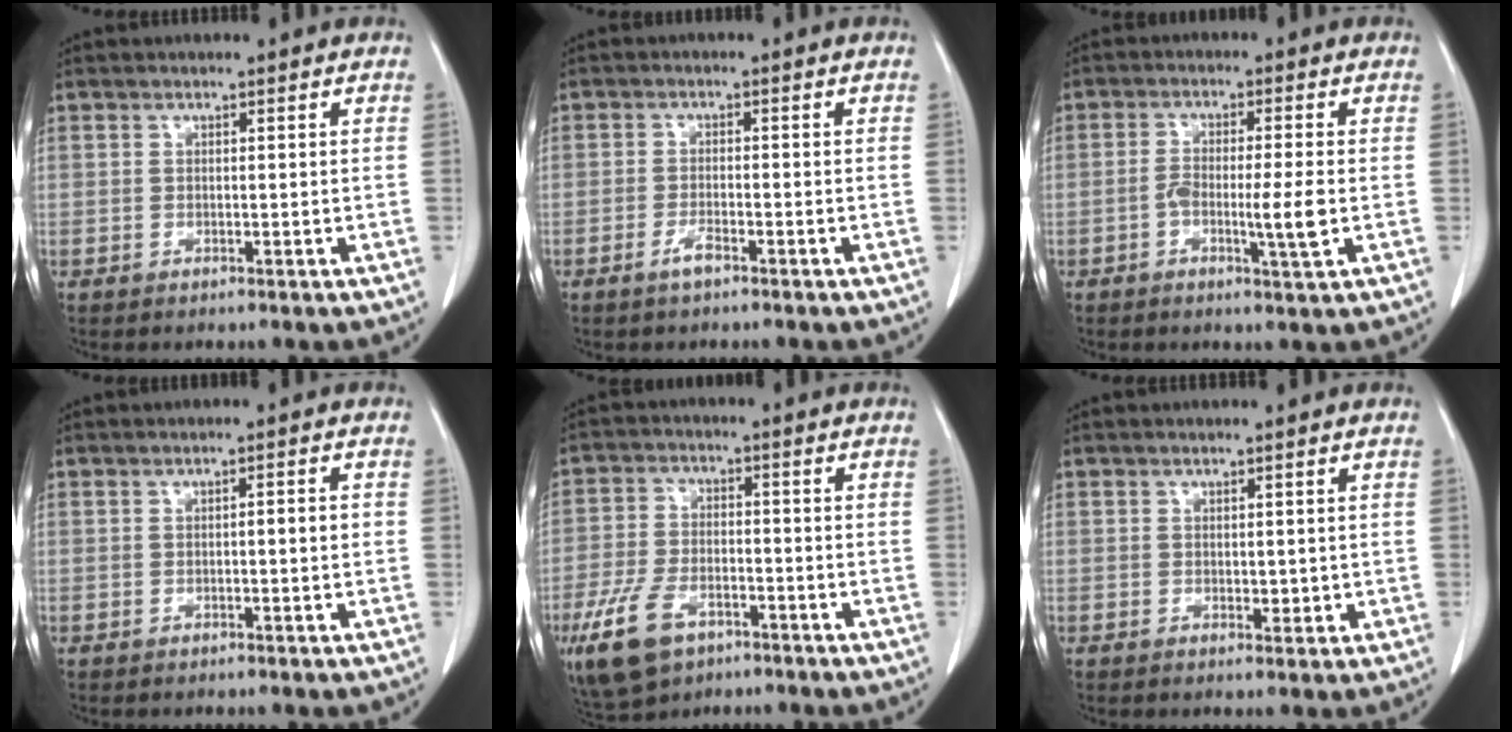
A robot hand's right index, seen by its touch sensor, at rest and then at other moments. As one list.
[{"total": 2.2, "force": [-1.5, 0.3, 1.6], "torque": [-0.032, 0.000, -0.031]}, {"total": 5.8, "force": [-1.5, 0.2, 5.6], "torque": [-0.101, -0.002, -0.024]}, {"total": 1.7, "force": [-0.2, 0.2, 1.7], "torque": [-0.022, 0.004, -0.004]}, {"total": 10.1, "force": [-5.6, 5.3, 6.5], "torque": [-0.140, -0.002, -0.096]}, {"total": 1.8, "force": [-0.1, 1.1, 1.4], "torque": [-0.016, -0.002, 0.003]}]